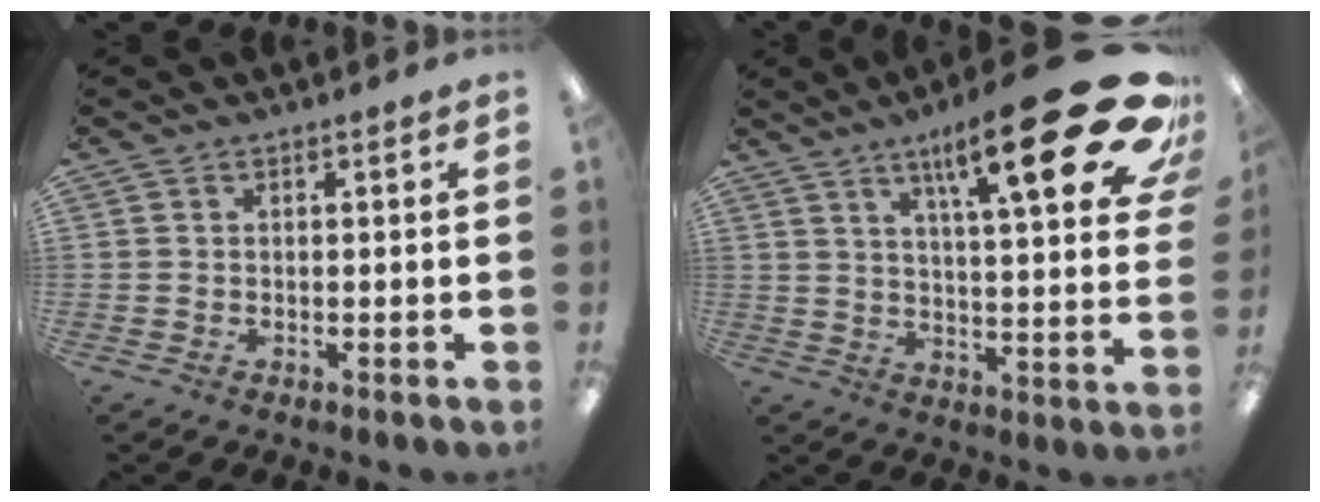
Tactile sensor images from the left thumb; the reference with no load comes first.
{"total": 25.9, "force": [13.9, 6.4, 21.0], "torque": [-0.296, -0.082, 0.213]}